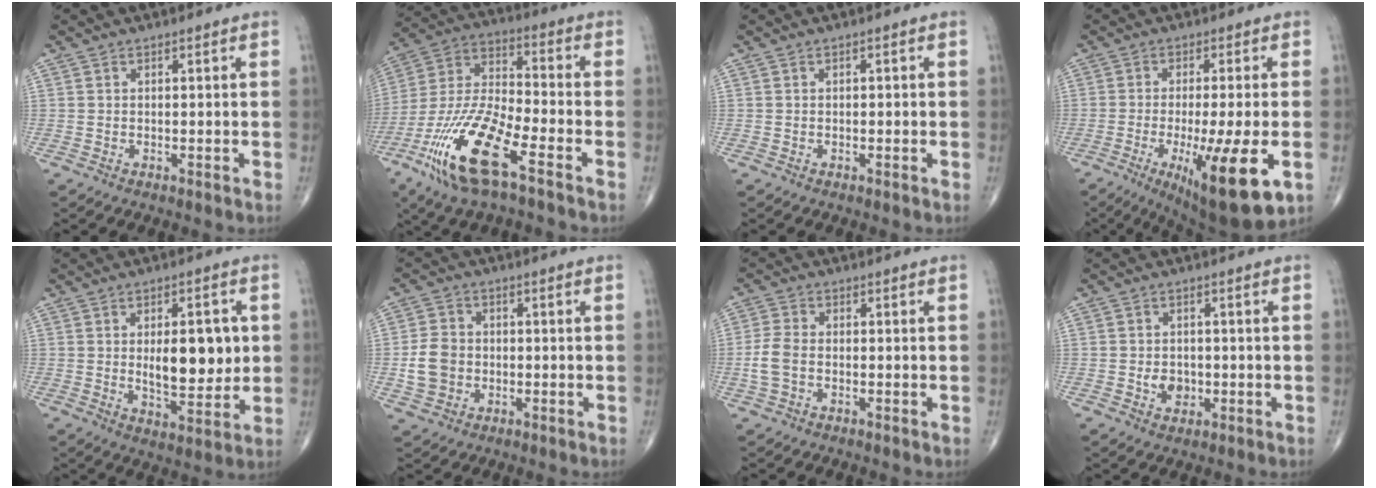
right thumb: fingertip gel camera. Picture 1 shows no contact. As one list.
[{"total": 18.7, "force": [-9.9, 5.1, 15.0], "torque": [-0.329, 0.030, -0.190]}, {"total": 0.5, "force": [0.0, 0.3, 0.4], "torque": [0.003, 0.000, -0.003]}, {"total": 16.2, "force": [-5.0, 3.3, 15.0], "torque": [-0.223, -0.017, -0.063]}, {"total": 12.0, "force": [1.2, 5.5, 10.6], "torque": [-0.125, -0.016, 0.026]}, {"total": 7.1, "force": [-1.0, 5.9, 3.9], "torque": [-0.061, 0.012, -0.019]}, {"total": 4.9, "force": [-1.0, 3.1, 3.7], "torque": [-0.089, 0.014, -0.023]}, {"total": 3.8, "force": [-0.8, 3.0, 2.2], "torque": [-0.020, 0.005, -0.010]}]